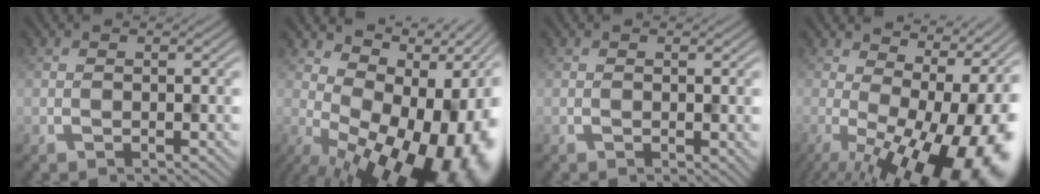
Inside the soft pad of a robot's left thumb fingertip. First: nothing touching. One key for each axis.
{"total": 18.1, "fx": -0.2, "fy": 9.6, "fz": 15.3, "tx": -0.151, "ty": -0.001, "tz": 0.024}
{"total": 1.1, "fx": 0.0, "fy": 0.5, "fz": 1.0, "tx": -0.014, "ty": -0.001, "tz": 0.005}
{"total": 17.6, "fx": -1.7, "fy": 7.6, "fz": 15.8, "tx": -0.176, "ty": -0.003, "tz": -0.002}